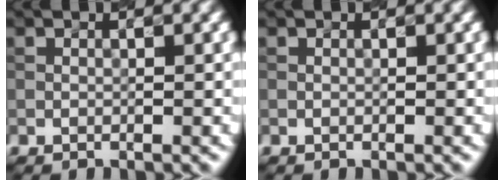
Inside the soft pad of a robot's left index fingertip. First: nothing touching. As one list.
[{"total": 0.0}]